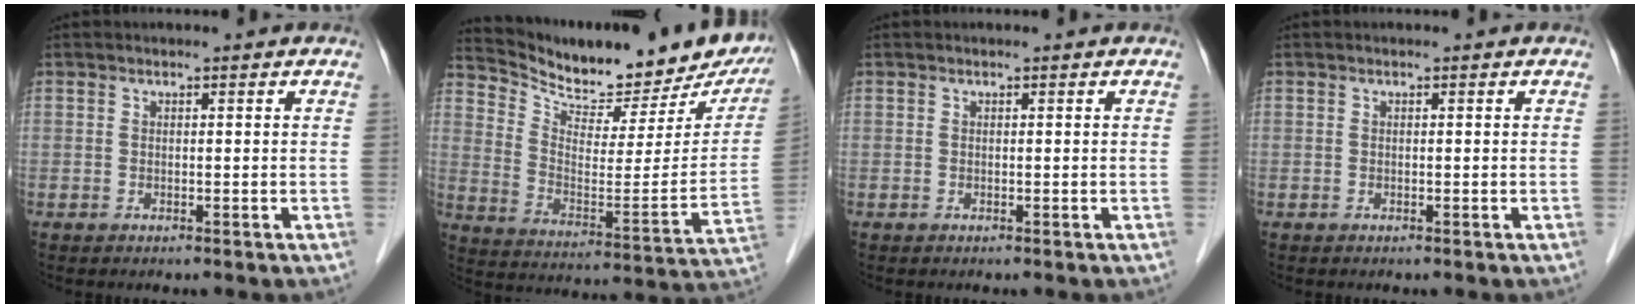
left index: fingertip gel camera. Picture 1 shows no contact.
{"total": 22.6, "force": [20.9, 5.2, 7.1], "torque": [-0.119, -0.061, 0.289]}
{"total": 0.0}
{"total": 0.0}